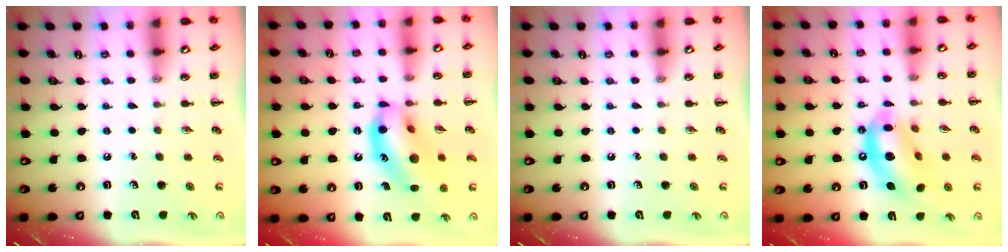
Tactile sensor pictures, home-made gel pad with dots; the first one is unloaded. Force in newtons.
{"total": 16.9, "press": 16.6, "slide": 3.6}
{"total": 0.0}
{"total": 14.0, "press": 13.6, "slide": 3.6}